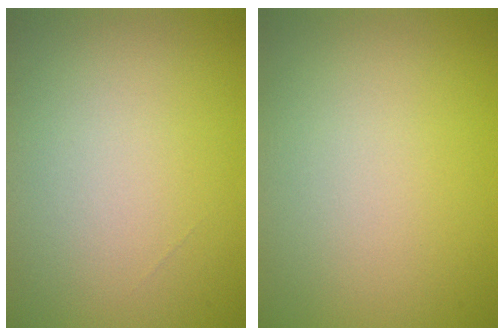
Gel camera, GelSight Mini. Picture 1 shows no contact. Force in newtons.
{"total": 0.0}